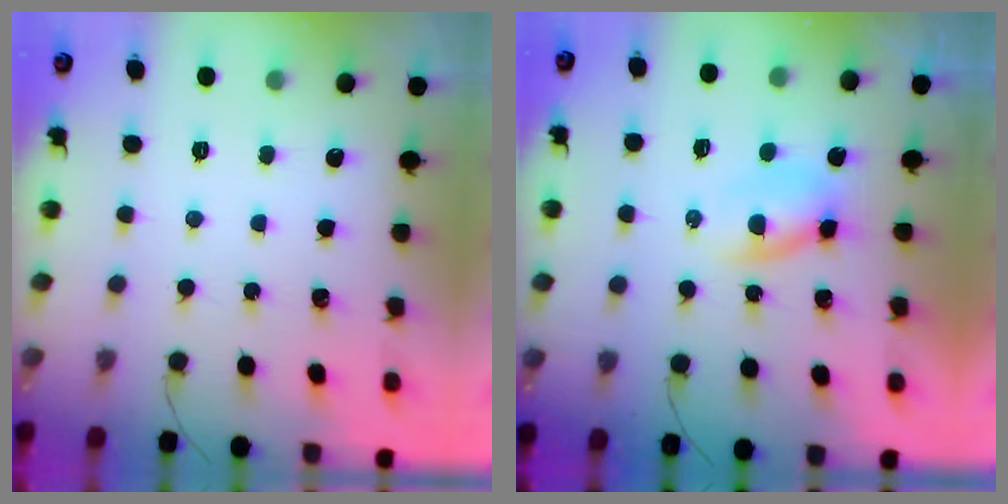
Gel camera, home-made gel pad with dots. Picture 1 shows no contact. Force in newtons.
{"total": 2.2, "press": 2.0, "slide": 1.1}